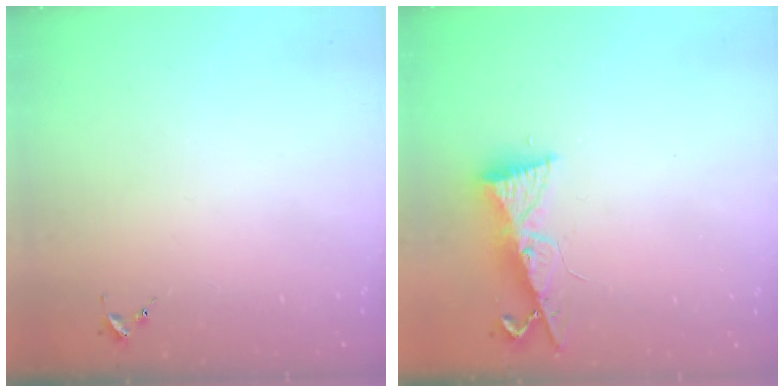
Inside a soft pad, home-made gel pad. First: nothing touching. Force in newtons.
{"total": 8.5, "press": 8.5, "slide": 1.0}